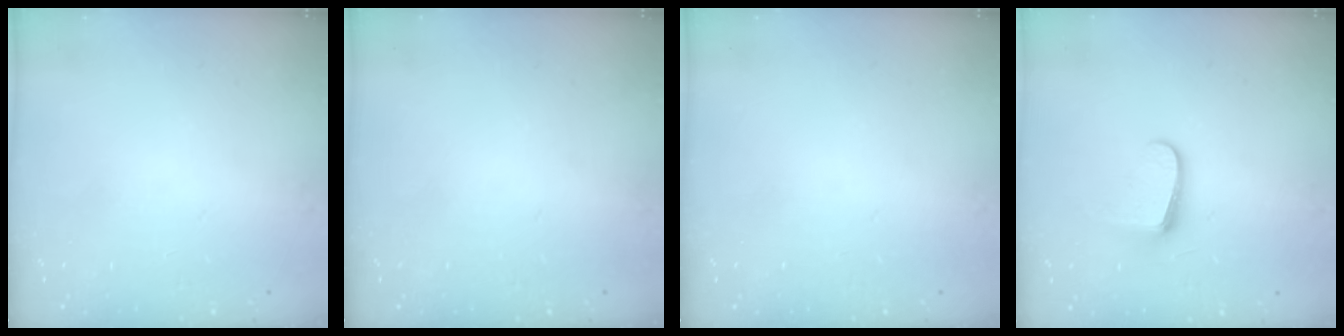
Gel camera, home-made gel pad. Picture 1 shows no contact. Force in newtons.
{"total": 0.0}
{"total": 0.0}
{"total": 8.9, "press": 8.8, "slide": 0.8}